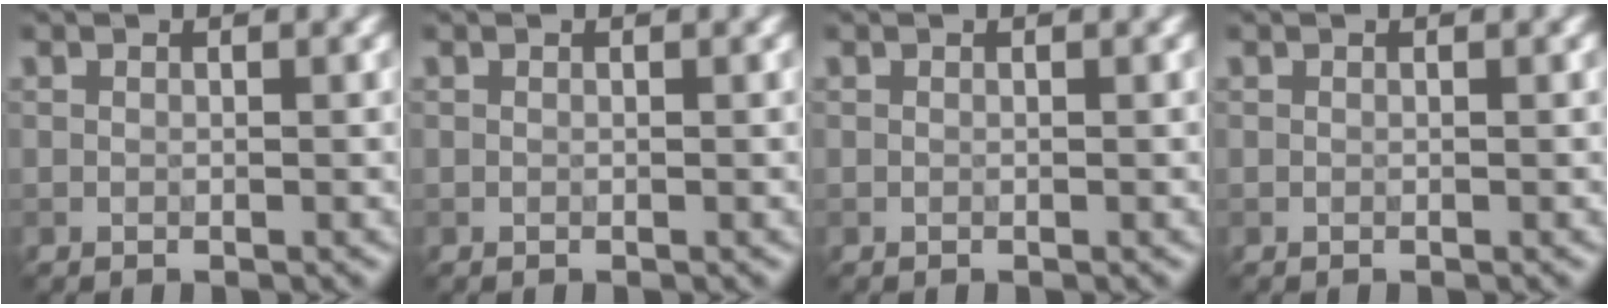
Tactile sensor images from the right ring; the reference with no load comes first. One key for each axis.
{"total": 0.0}
{"total": 0.0}
{"total": 0.0}